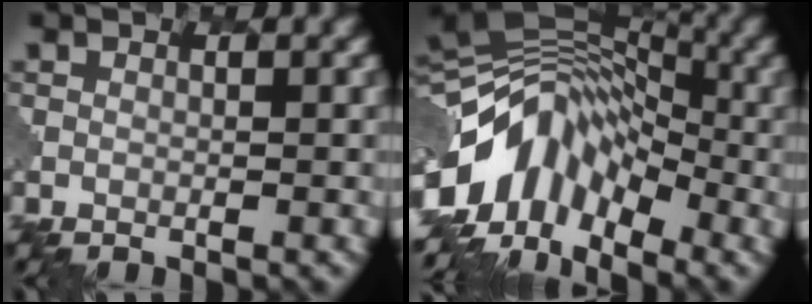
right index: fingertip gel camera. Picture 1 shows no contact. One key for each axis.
{"total": 12.2, "fx": -4.4, "fy": 8.0, "fz": 8.1, "tx": -0.139, "ty": 0.009, "tz": -0.093}